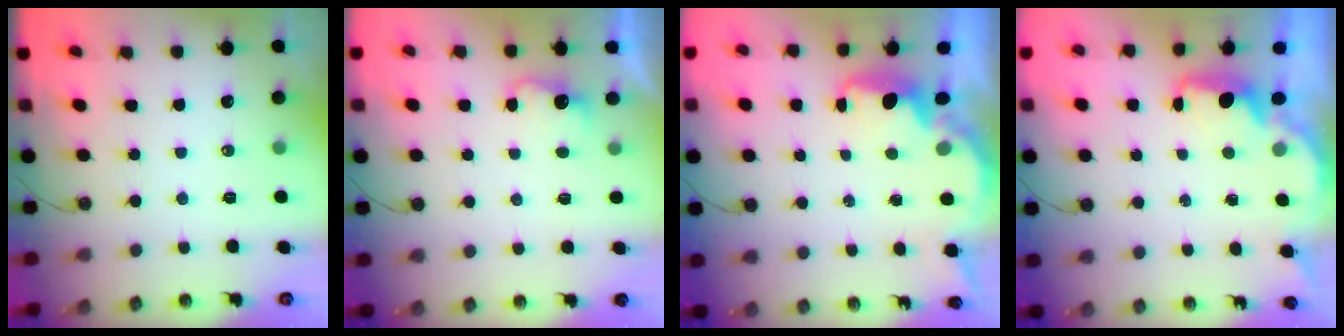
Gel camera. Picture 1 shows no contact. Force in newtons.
{"total": 3.6, "press": 3.5, "slide": 0.9}
{"total": 2.3, "press": 2.2, "slide": 0.7}
{"total": 1.6, "press": 1.5, "slide": 0.5}